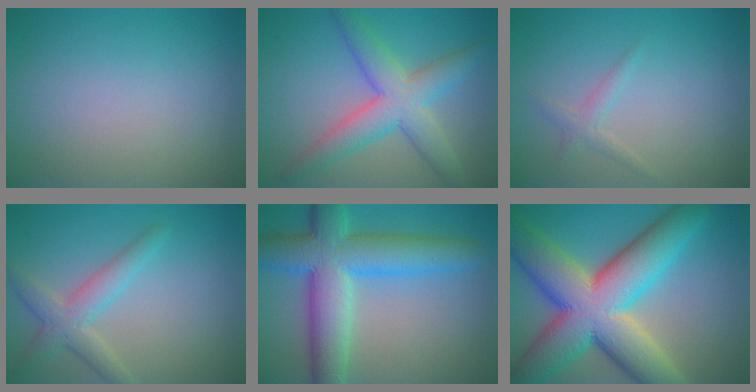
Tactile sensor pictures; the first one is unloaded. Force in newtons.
{"total": 6.1, "press": 6.1, "slide": 0.2}
{"total": 1.3, "press": 1.3, "slide": 0.0}
{"total": 3.5, "press": 3.5, "slide": 0.2}
{"total": 9.8, "press": 9.8, "slide": 0.2}
{"total": 14.6, "press": 14.6, "slide": 0.5}